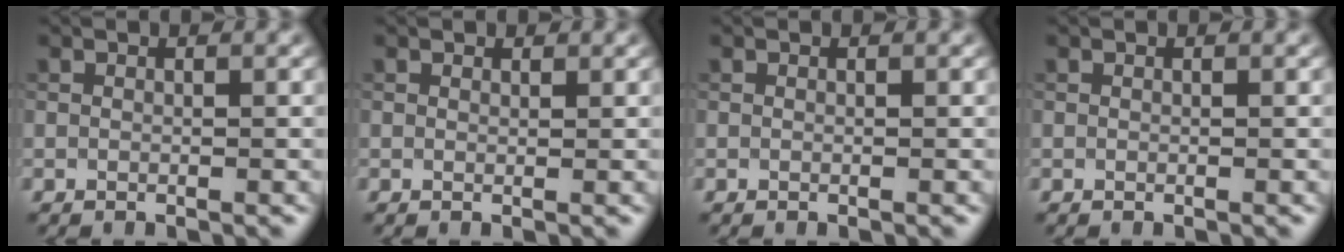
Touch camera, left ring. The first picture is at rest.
{"total": 0.7, "force": [0.6, 0.3, 0.0], "torque": [0.001, -0.002, 0.010]}
{"total": 0.0}
{"total": 0.0}